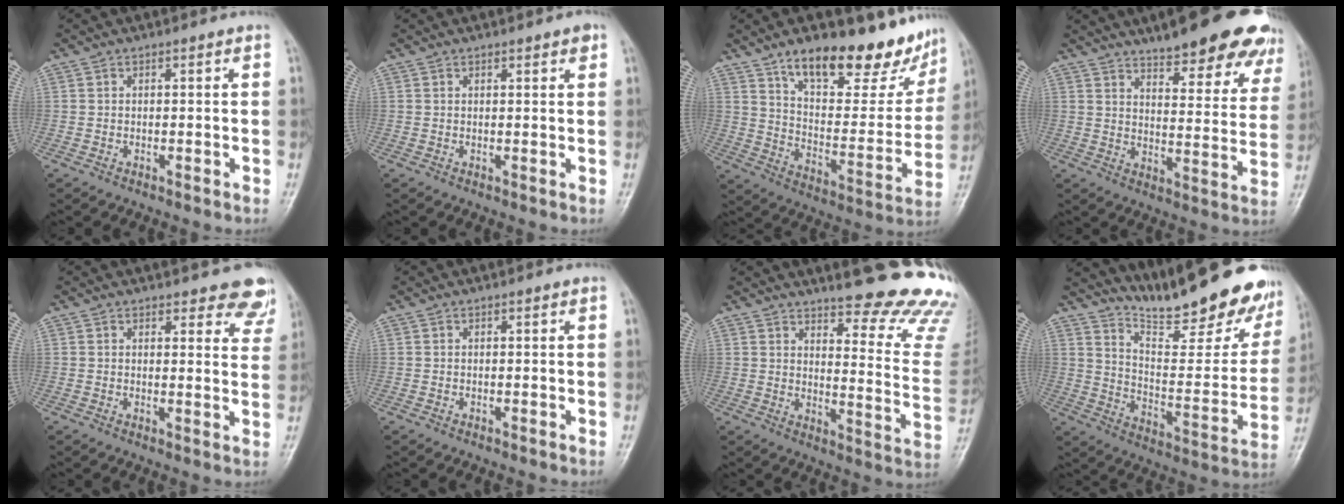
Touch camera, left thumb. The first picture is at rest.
{"total": 1.6, "force": [1.0, 0.5, 1.1], "torque": [-0.011, -0.004, 0.011]}
{"total": 22.7, "force": [16.3, 8.7, 13.2], "torque": [-0.132, -0.082, 0.251]}
{"total": 22.8, "force": [17.4, 6.2, 13.3], "torque": [-0.137, -0.069, 0.216]}
{"total": 7.6, "force": [6.5, 2.8, 2.7], "torque": [0.014, -0.034, 0.056]}
{"total": 0.0}
{"total": 21.6, "force": [19.2, 3.7, 9.2], "torque": [-0.078, -0.179, 0.222]}
{"total": 23.6, "force": [19.8, 4.9, 11.9], "torque": [-0.137, -0.131, 0.286]}